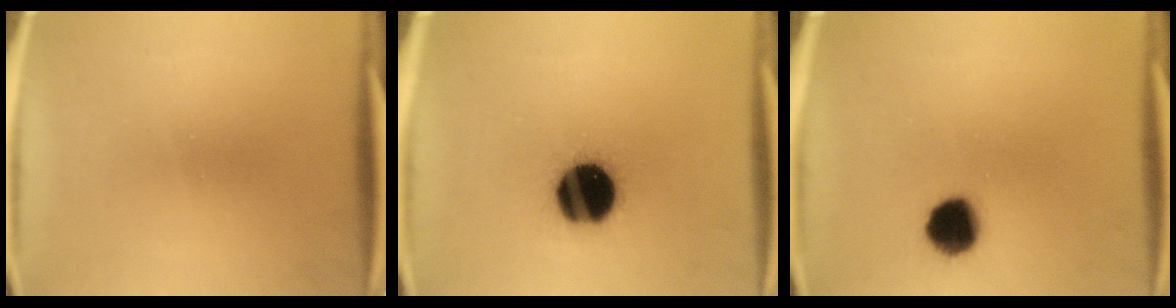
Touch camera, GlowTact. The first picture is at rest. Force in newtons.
{"total": 19.3}
{"total": 8.7}